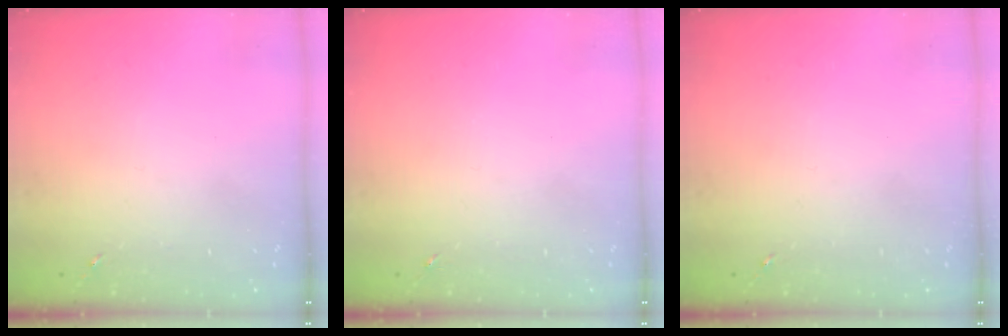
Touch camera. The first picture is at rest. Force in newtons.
{"total": 0.0}
{"total": 0.0}